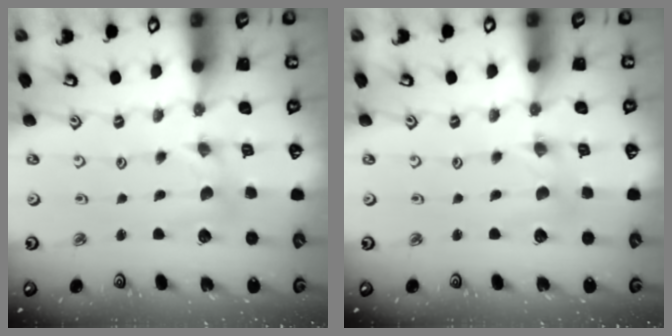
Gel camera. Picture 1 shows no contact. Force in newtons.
{"total": 0.8, "press": 0.8, "slide": 0.2}